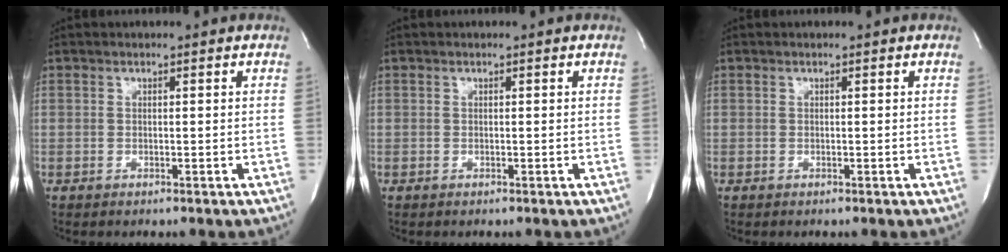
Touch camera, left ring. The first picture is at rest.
{"total": 0.0}
{"total": 0.0}